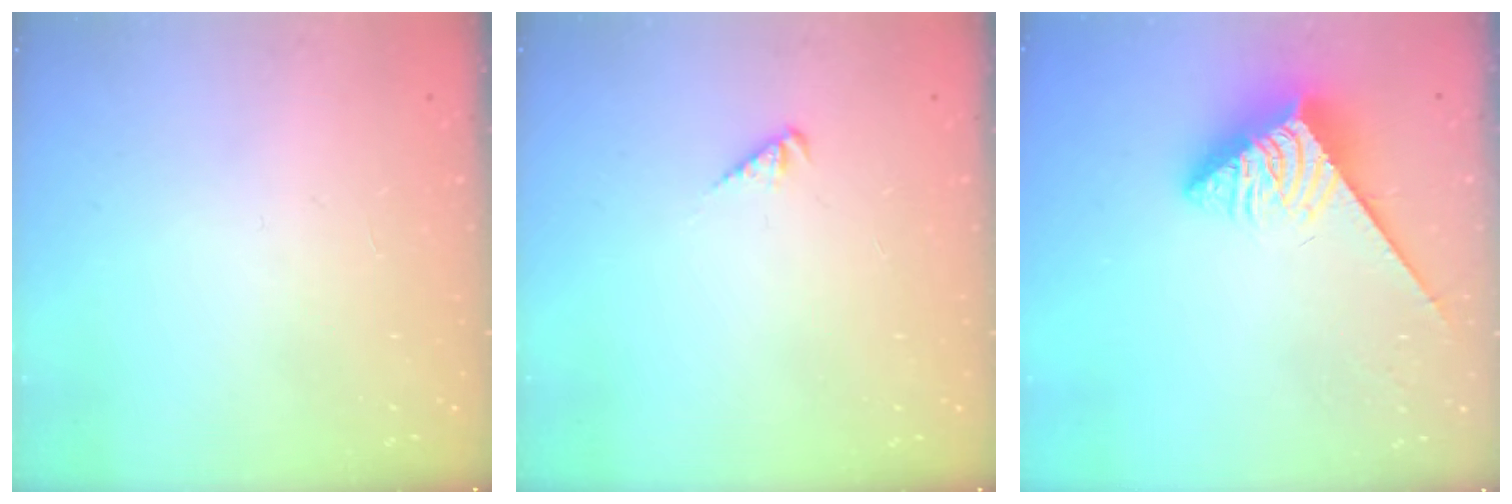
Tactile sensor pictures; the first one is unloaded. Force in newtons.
{"total": 2.1, "press": 2.0, "slide": 0.5}
{"total": 3.5, "press": 3.5, "slide": 0.4}